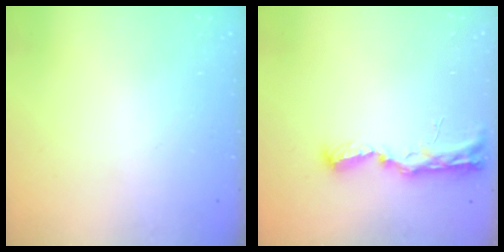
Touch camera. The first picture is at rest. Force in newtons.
{"total": 8.8, "press": 8.7, "slide": 0.9}